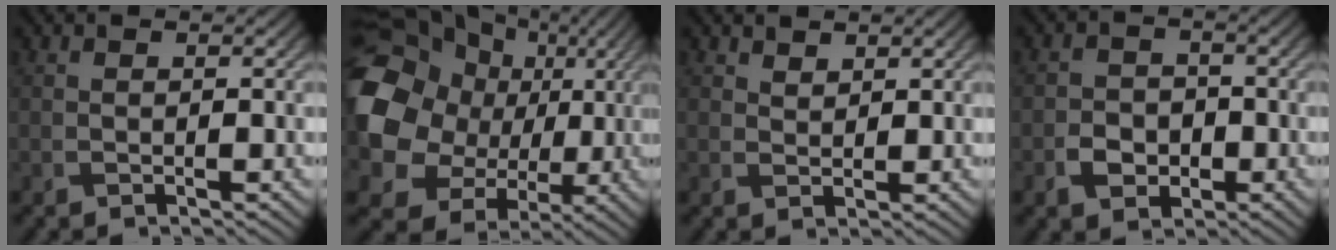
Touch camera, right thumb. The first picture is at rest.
{"total": 18.3, "force": [2.3, 15.0, 10.1], "torque": [-0.242, -0.005, 0.053]}
{"total": 1.8, "force": [1.4, 1.0, 0.6], "torque": [-0.013, -0.002, 0.029]}
{"total": 3.8, "force": [-1.5, 2.9, 1.9], "torque": [-0.032, -0.003, -0.028]}